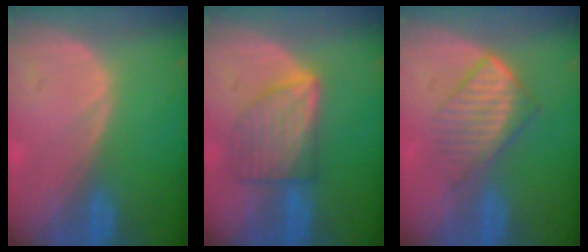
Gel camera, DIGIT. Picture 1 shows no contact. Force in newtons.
{"total": 6.6, "press": 6.6, "slide": 0.1}
{"total": 6.8, "press": 6.0, "slide": 3.3}